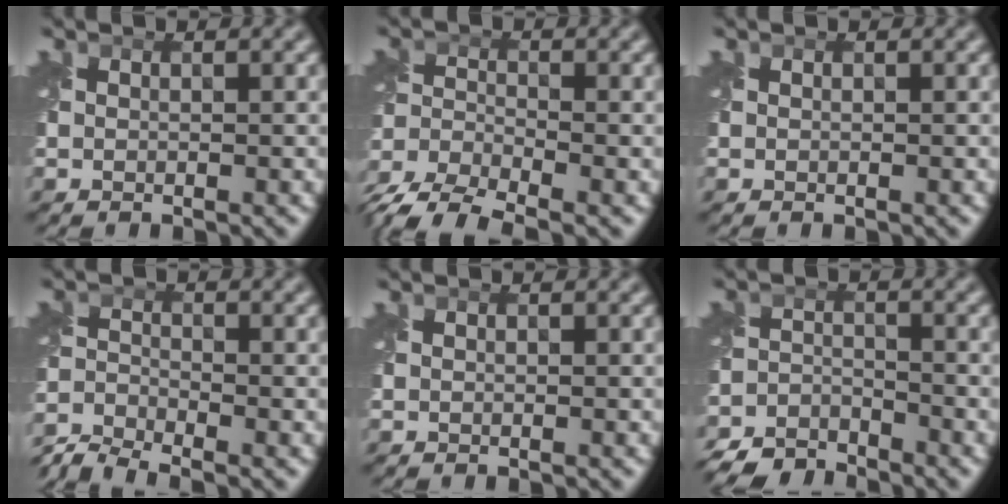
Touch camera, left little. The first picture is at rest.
{"total": 6.1, "force": [-5.1, 1.9, 2.8], "torque": [-0.053, -0.015, -0.105]}
{"total": 0.0}
{"total": 4.9, "force": [-4.4, 0.9, 1.8], "torque": [-0.038, -0.011, -0.098]}
{"total": 0.0}
{"total": 5.9, "force": [-5.6, 1.4, 1.0], "torque": [-0.012, -0.021, -0.104]}